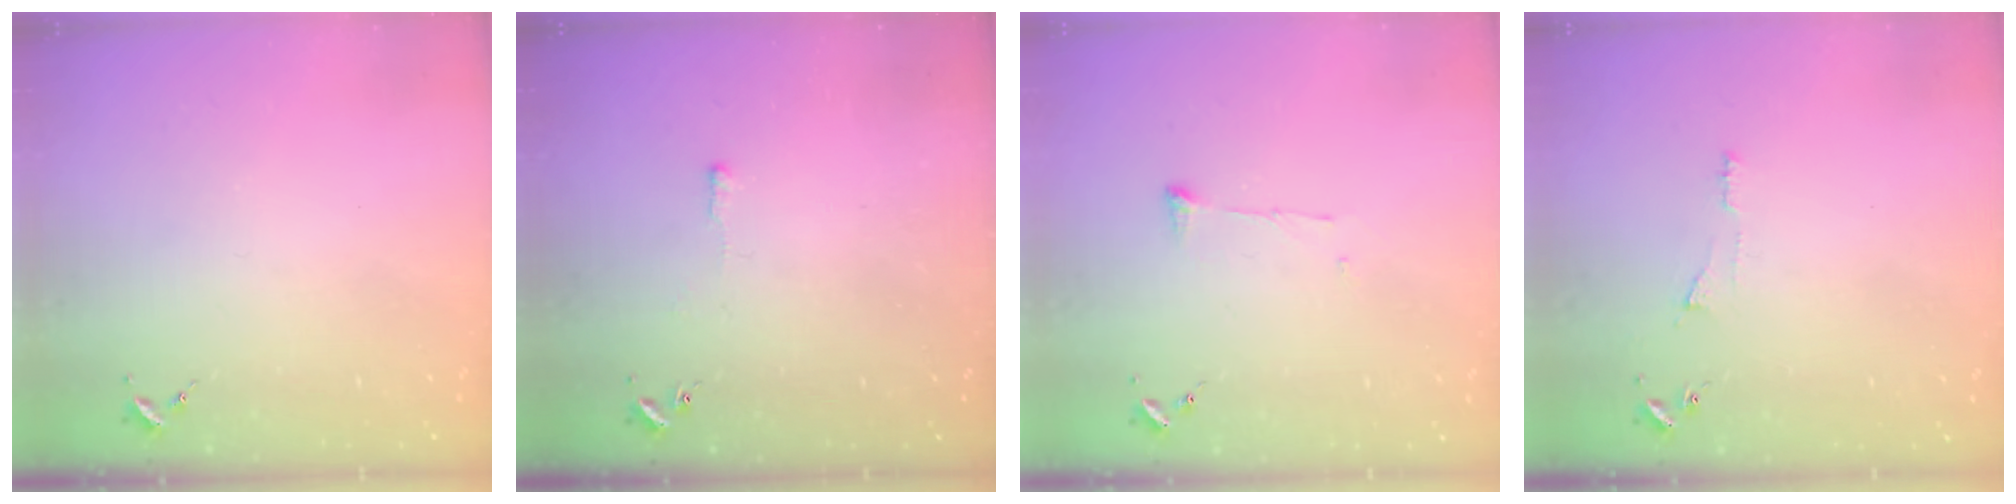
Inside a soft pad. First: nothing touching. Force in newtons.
{"total": 2.6, "press": 2.6, "slide": 0.4}
{"total": 5.0, "press": 5.0, "slide": 0.4}
{"total": 4.8, "press": 4.8, "slide": 0.6}